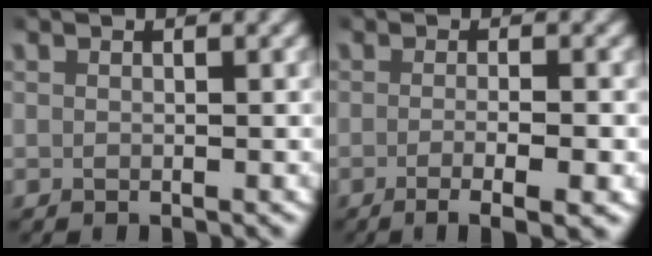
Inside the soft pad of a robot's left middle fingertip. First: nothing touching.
{"total": 4.2, "force": [-2.7, 0.3, 3.2], "torque": [-0.050, -0.010, -0.039]}